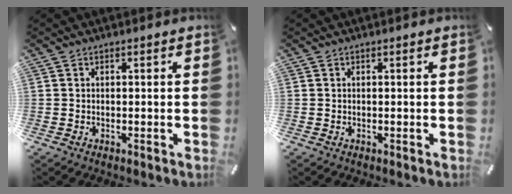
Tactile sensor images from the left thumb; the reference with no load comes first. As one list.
[{"total": 0.0}]